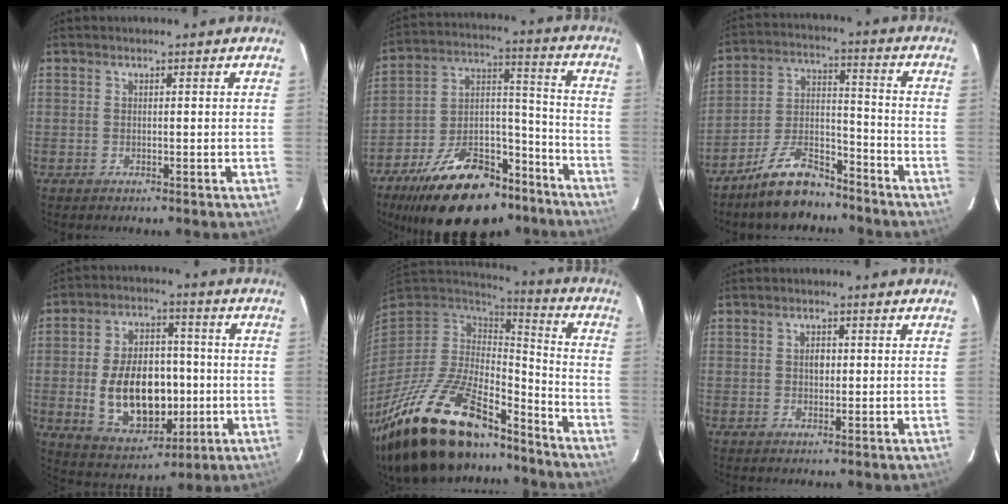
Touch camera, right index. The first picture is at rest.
{"total": 23.7, "force": [-16.4, 11.8, 12.5], "torque": [-0.235, 0.040, -0.238]}
{"total": 12.1, "force": [-9.7, 4.5, 5.8], "torque": [-0.121, 0.027, -0.168]}
{"total": 16.7, "force": [-2.3, 10.5, 12.8], "torque": [-0.251, 0.012, -0.011]}
{"total": 30.2, "force": [-20.8, 11.6, 18.7], "torque": [-0.369, -0.035, -0.338]}
{"total": 1.8, "force": [0.1, 1.3, 1.2], "torque": [-0.021, 0.006, 0.001]}